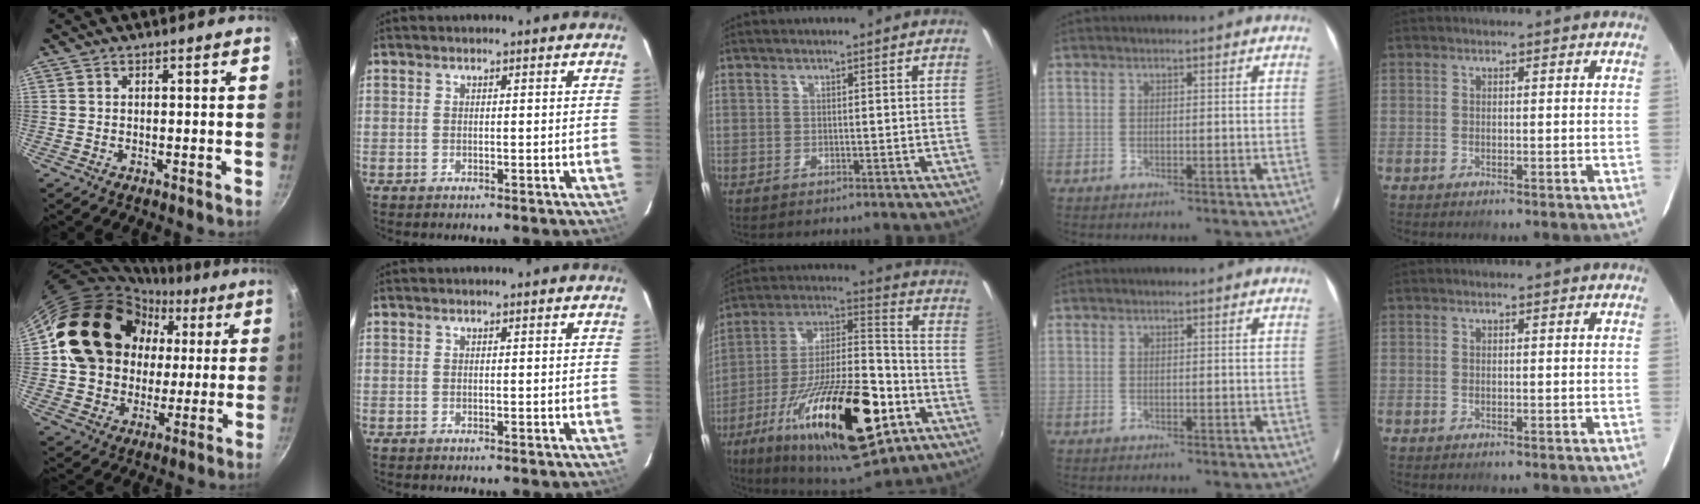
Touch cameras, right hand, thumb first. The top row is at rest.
{"thumb": {"total": 22.0, "force": [4.0, 18.5, 11.2], "torque": [-0.167, 0.035, 0.076]}, "middle": {"total": 29.9, "force": [-12.9, 10.3, 25.0], "torque": [-0.430, -0.031, -0.203]}}